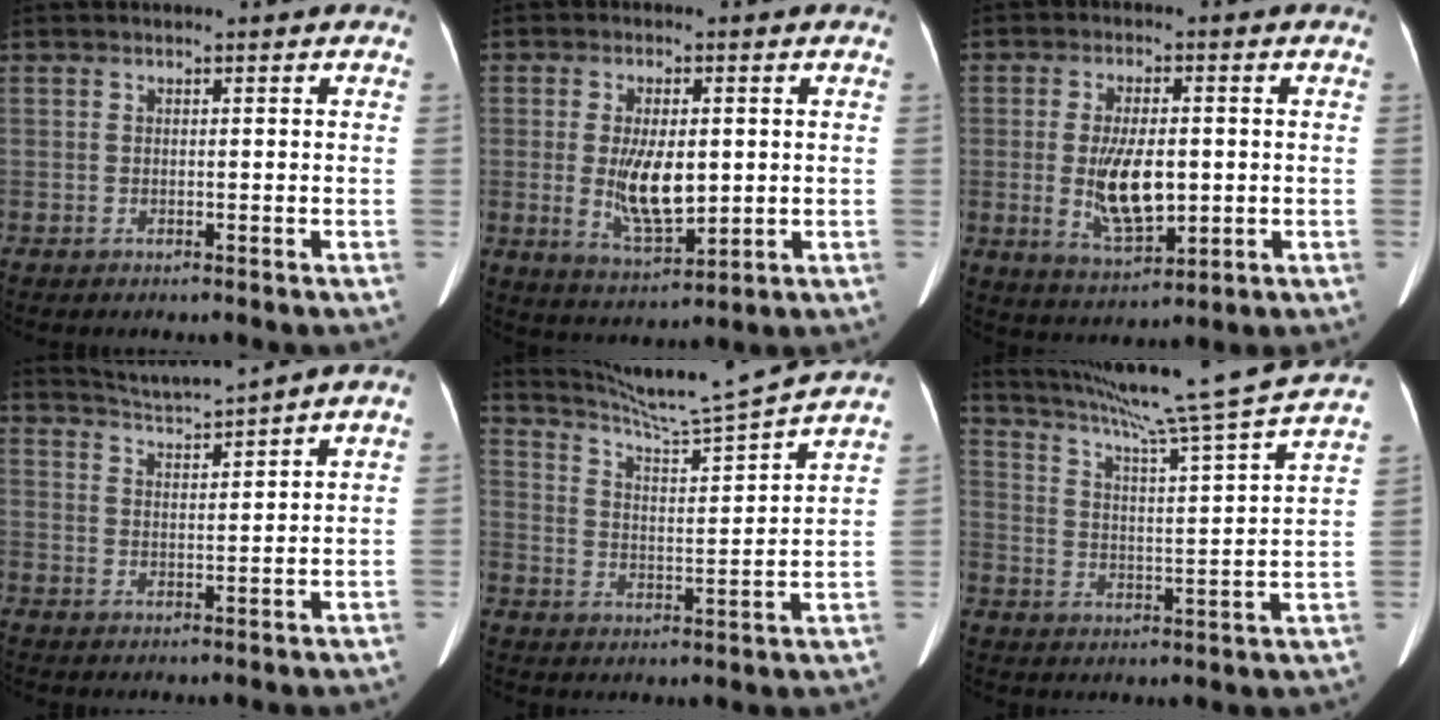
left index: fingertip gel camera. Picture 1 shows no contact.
{"total": 8.4, "force": [-0.1, 3.2, 7.7], "torque": [-0.154, -0.013, 0.005]}
{"total": 8.8, "force": [-0.8, 3.4, 8.1], "torque": [-0.164, -0.011, -0.008]}
{"total": 4.8, "force": [4.4, -1.6, 0.9], "torque": [-0.025, -0.006, 0.086]}
{"total": 13.6, "force": [12.7, -2.7, 3.8], "torque": [-0.076, -0.039, 0.192]}
{"total": 23.0, "force": [19.6, -2.0, 11.7], "torque": [-0.197, -0.028, 0.273]}